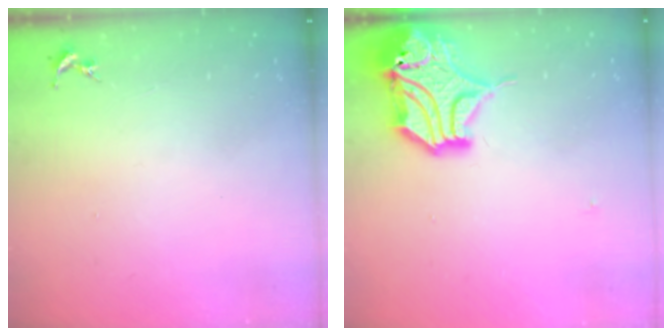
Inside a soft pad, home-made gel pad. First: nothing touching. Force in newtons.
{"total": 16.6, "press": 16.5, "slide": 2.1}